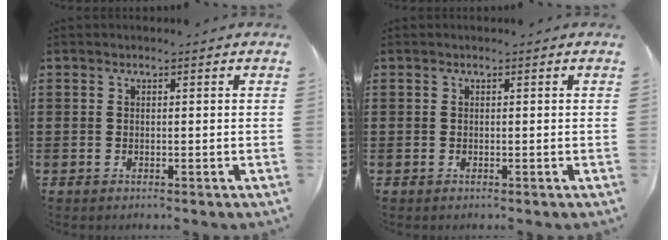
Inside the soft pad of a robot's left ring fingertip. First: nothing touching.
{"total": 0.0}